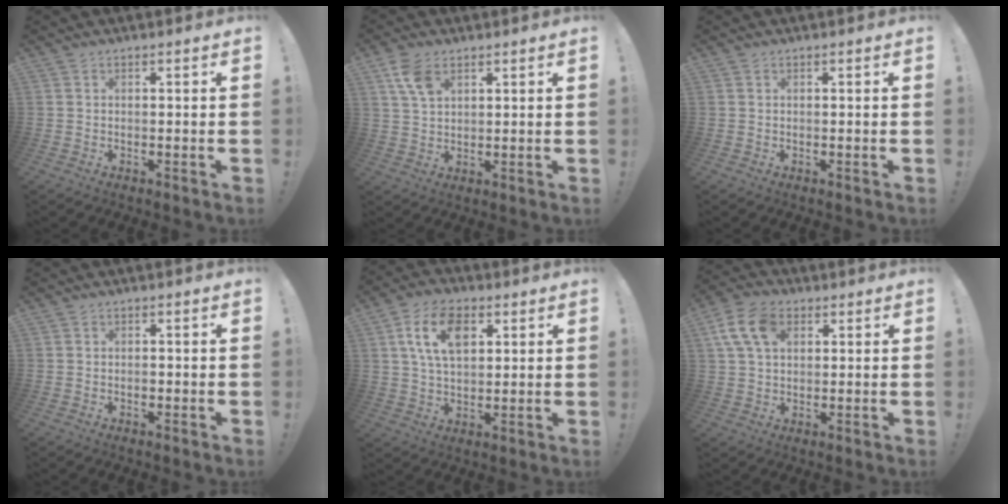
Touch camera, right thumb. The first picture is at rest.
{"total": 7.4, "force": [4.0, 4.2, 4.6], "torque": [-0.080, -0.012, 0.078]}
{"total": 0.0}
{"total": 0.9, "force": [-0.6, 0.5, 0.5], "torque": [-0.008, 0.002, -0.009]}
{"total": 13.1, "force": [4.6, 8.0, 9.3], "torque": [-0.167, 0.010, 0.085]}
{"total": 11.7, "force": [4.0, 7.8, 7.7], "torque": [-0.153, 0.008, 0.080]}